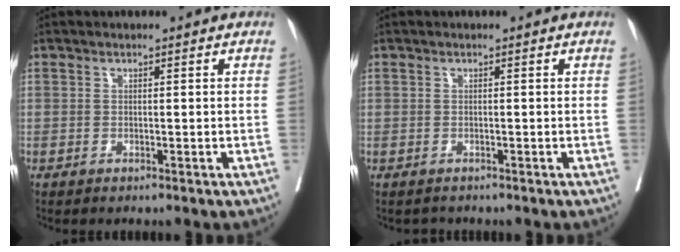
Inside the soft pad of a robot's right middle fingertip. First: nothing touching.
{"total": 0.9, "force": [-0.5, 0.7, -0.2], "torque": [-0.007, 0.002, -0.013]}